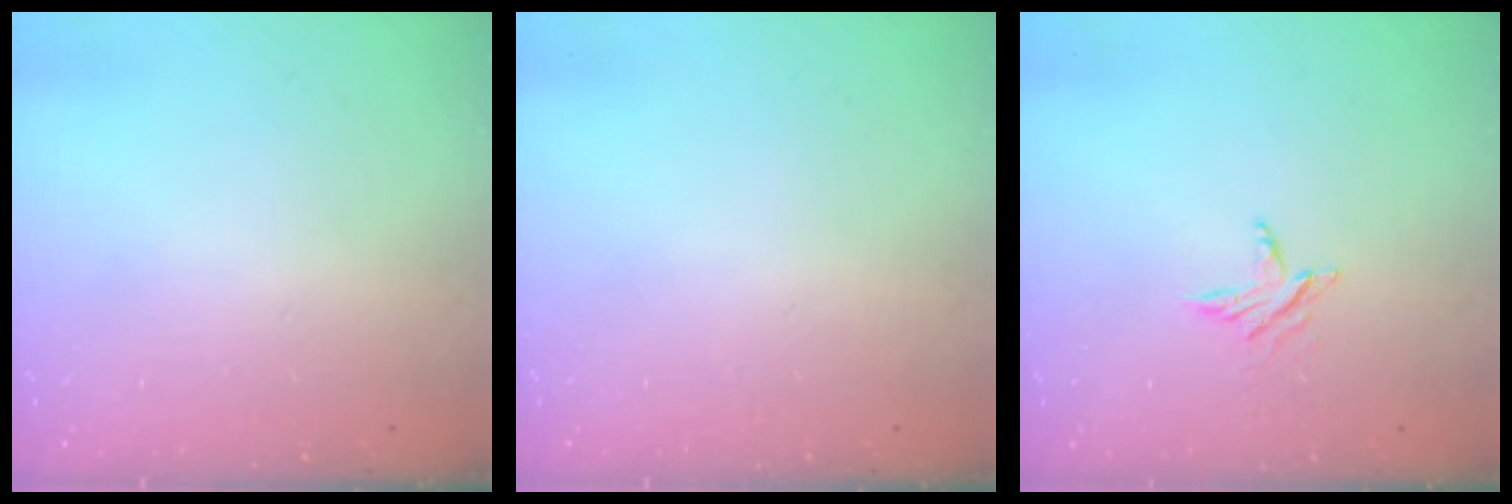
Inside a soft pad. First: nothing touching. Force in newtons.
{"total": 0.0}
{"total": 3.8, "press": 3.8, "slide": 0.5}